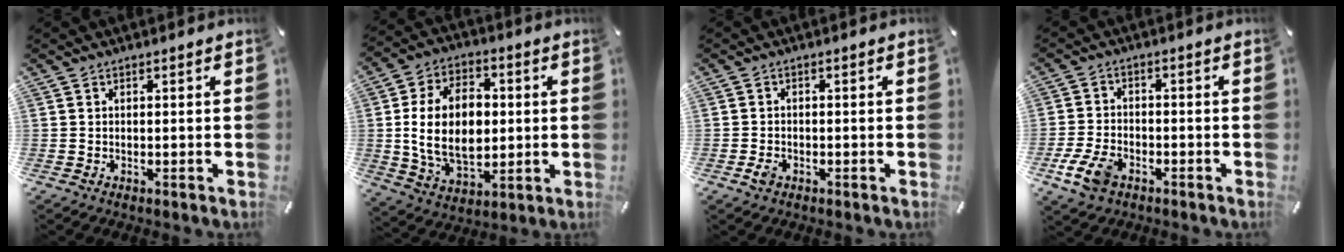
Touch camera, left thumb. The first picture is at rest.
{"total": 17.5, "force": [0.7, 12.1, 12.6], "torque": [-0.244, 0.002, 0.012]}
{"total": 2.4, "force": [-1.2, 1.6, 1.2], "torque": [-0.029, 0.002, -0.023]}
{"total": 7.7, "force": [-4.0, 4.8, 4.5], "torque": [-0.106, 0.011, -0.074]}